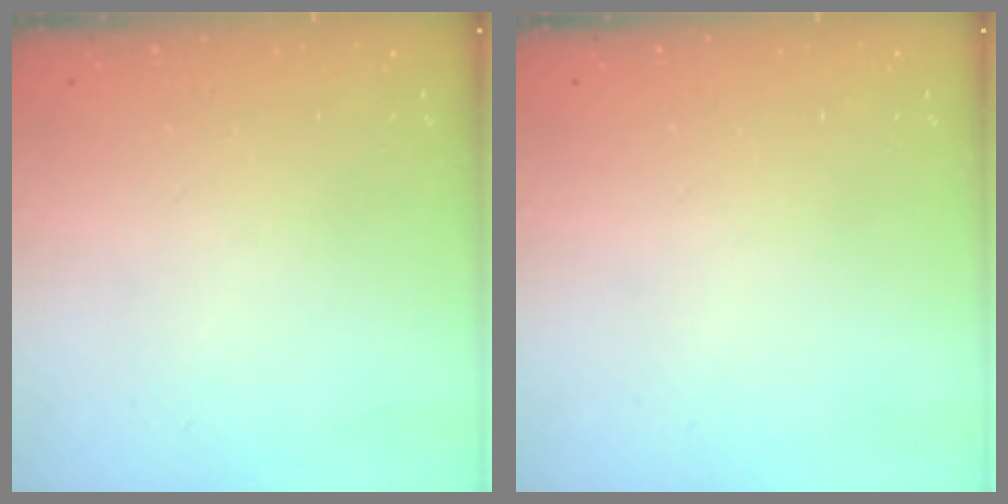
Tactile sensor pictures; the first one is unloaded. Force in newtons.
{"total": 0.0}